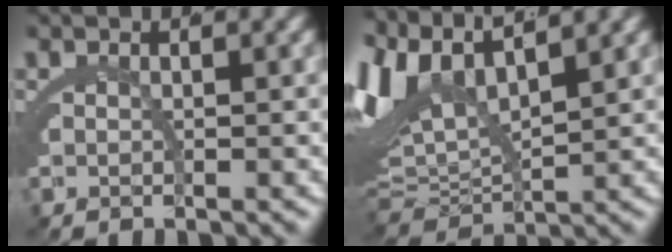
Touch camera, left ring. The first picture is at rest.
{"total": 11.4, "force": [3.1, 8.0, 7.5], "torque": [-0.182, -0.003, 0.052]}